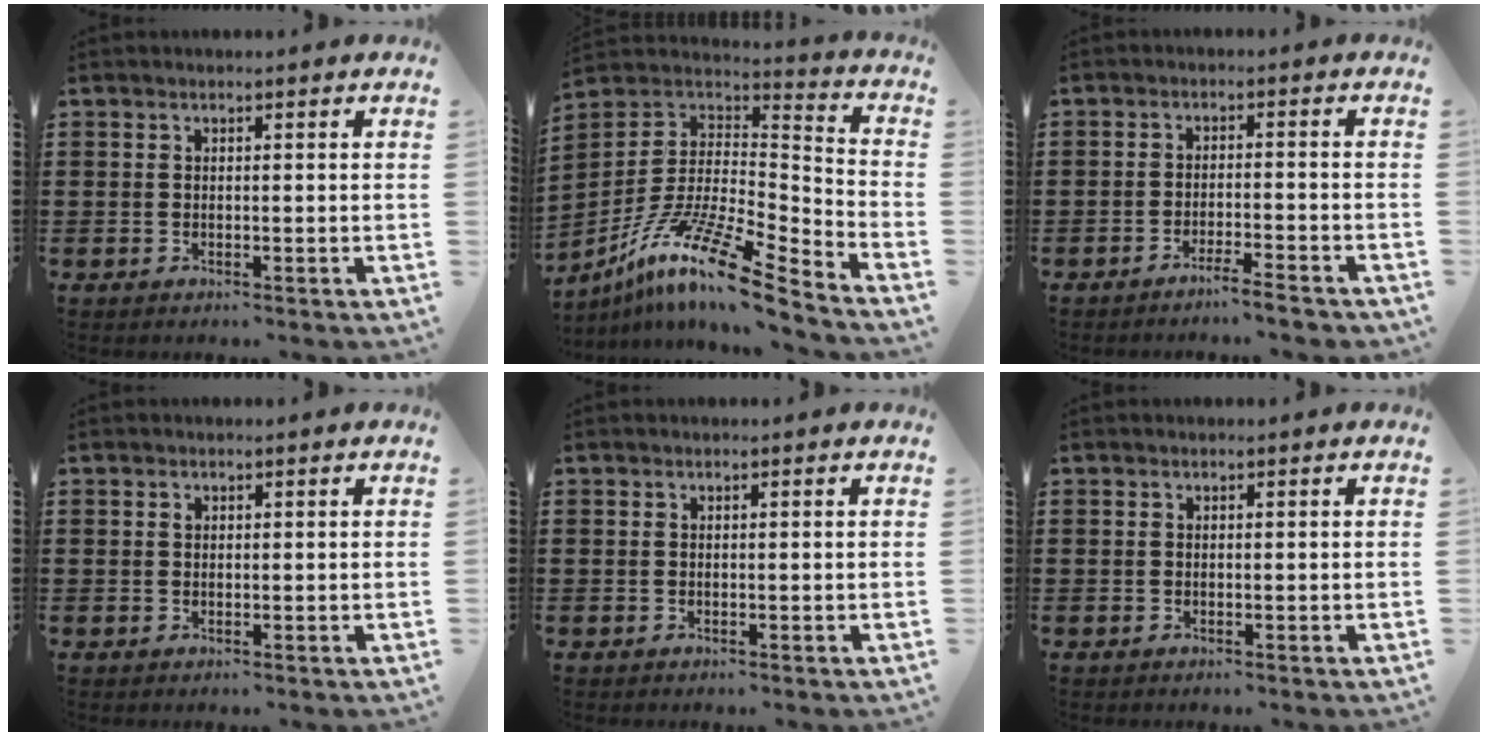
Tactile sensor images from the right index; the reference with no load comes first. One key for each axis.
{"total": 14.3, "fx": -9.6, "fy": 2.7, "fz": 10.2, "tx": -0.204, "ty": 0.009, "tz": -0.183}
{"total": 3.5, "fx": -3.2, "fy": -0.2, "fz": 1.5, "tx": -0.025, "ty": -0.003, "tz": -0.060}
{"total": 0.6, "fx": 0.2, "fy": 0.5, "fz": 0.2, "tx": -0.006, "ty": 0.002, "tz": 0.005}
{"total": 0.0}
{"total": 0.0}